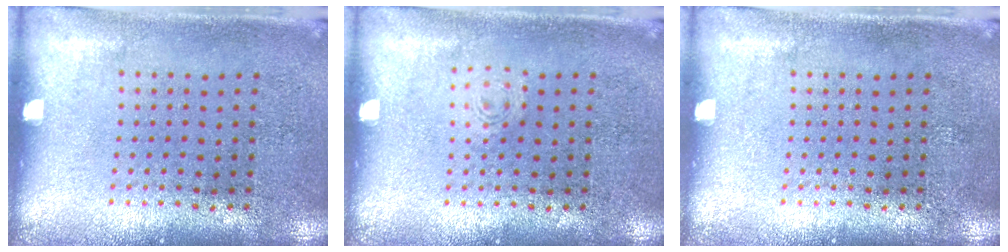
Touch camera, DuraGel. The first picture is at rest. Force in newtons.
{"total": 0.6, "press": 0.6, "slide": 0.2}
{"total": 0.0}